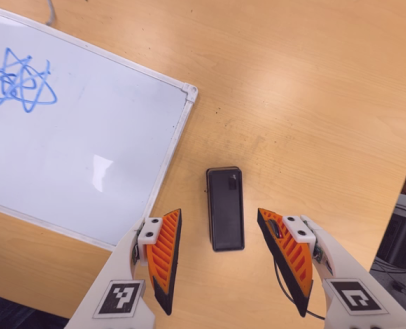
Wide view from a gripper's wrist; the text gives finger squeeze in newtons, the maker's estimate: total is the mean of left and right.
{"total": 0.0}